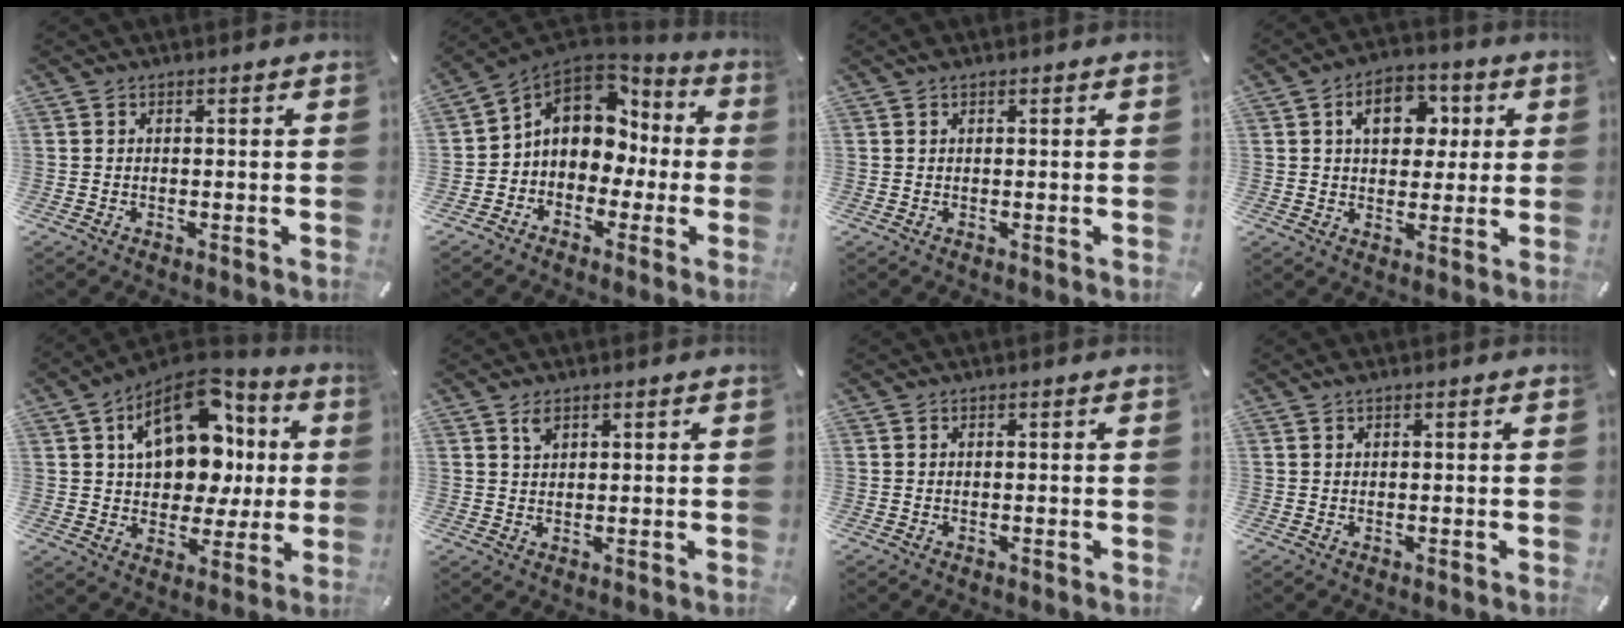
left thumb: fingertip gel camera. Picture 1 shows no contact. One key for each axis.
{"total": 10.5, "fx": 1.5, "fy": 9.3, "fz": 4.8, "tx": -0.096, "ty": -0.004, "tz": 0.034}
{"total": 0.8, "fx": 0.5, "fy": 0.4, "fz": 0.4, "tx": -0.009, "ty": 0.002, "tz": 0.009}
{"total": 10.2, "fx": 2.8, "fy": 7.5, "fz": 6.4, "tx": -0.086, "ty": 0.002, "tz": 0.043}
{"total": 18.2, "fx": 6.1, "fy": 12.8, "fz": 11.5, "tx": -0.177, "ty": -0.030, "tz": 0.111}
{"total": 2.0, "fx": 1.5, "fy": 1.1, "fz": 0.9, "tx": -0.012, "ty": -0.005, "tz": 0.026}
{"total": 0.0}
{"total": 0.8, "fx": 0.4, "fy": 0.3, "fz": 0.6, "tx": -0.011, "ty": 0.003, "tz": 0.006}